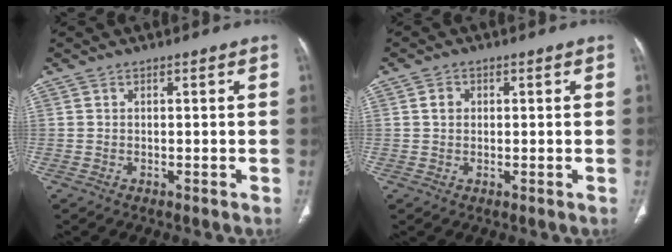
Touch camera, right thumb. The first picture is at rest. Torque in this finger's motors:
{"motor_torque": [-0.07, -0.02, 0.25, -0.23, 0.09]}